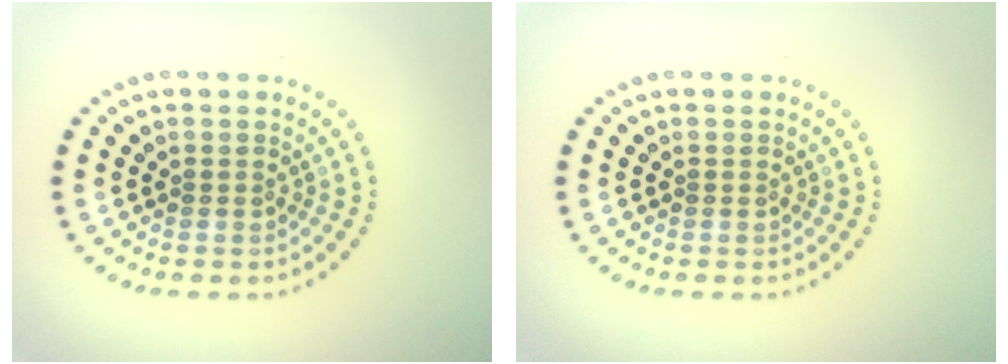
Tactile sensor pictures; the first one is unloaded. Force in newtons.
{"total": 0.0}